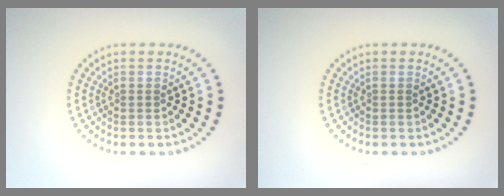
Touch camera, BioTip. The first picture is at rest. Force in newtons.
{"total": 0.0}